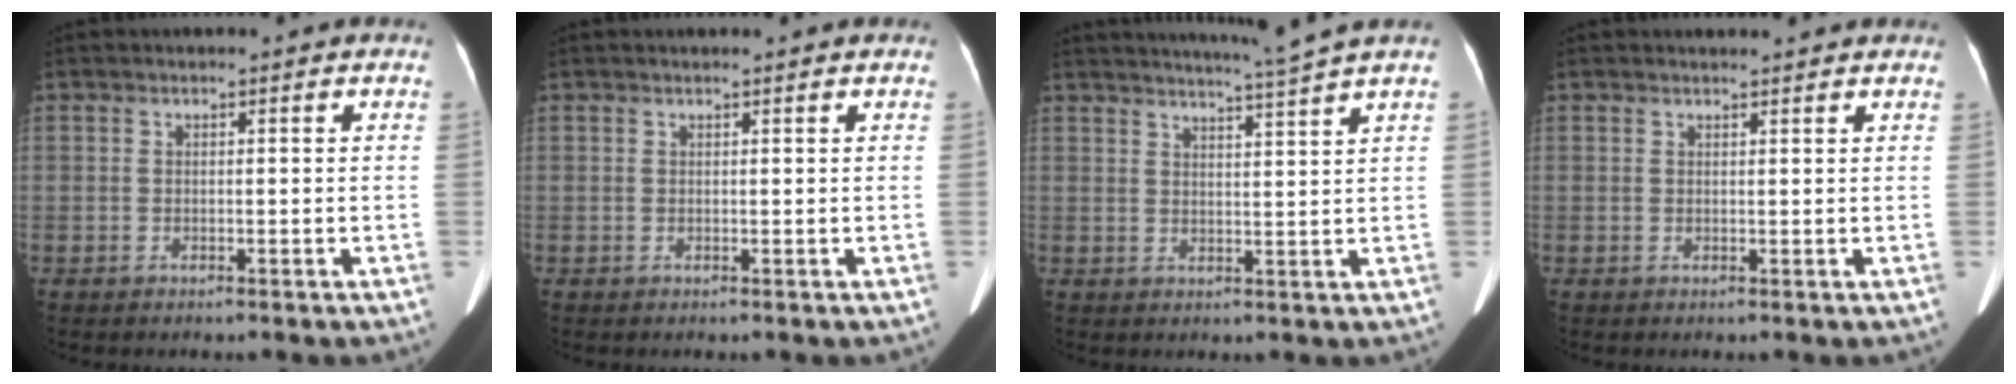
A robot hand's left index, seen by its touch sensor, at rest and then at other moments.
{"total": 1.7, "force": [1.5, -0.1, 0.7], "torque": [-0.009, 0.017, 0.023]}
{"total": 7.5, "force": [6.6, -2.3, 2.8], "torque": [-0.042, -0.014, 0.094]}
{"total": 3.4, "force": [3.3, 0.3, 0.8], "torque": [-0.014, 0.013, 0.039]}